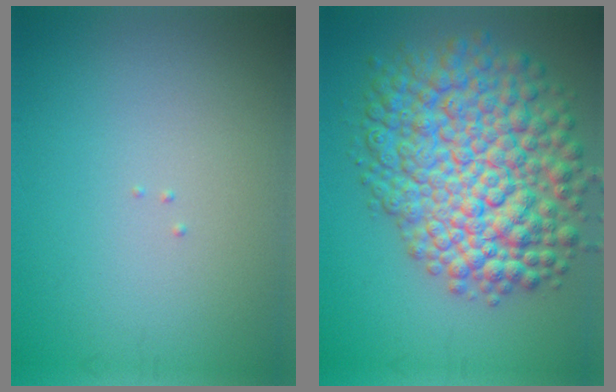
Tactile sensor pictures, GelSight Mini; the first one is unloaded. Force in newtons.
{"total": 11.8, "press": 11.8, "slide": 0.4}